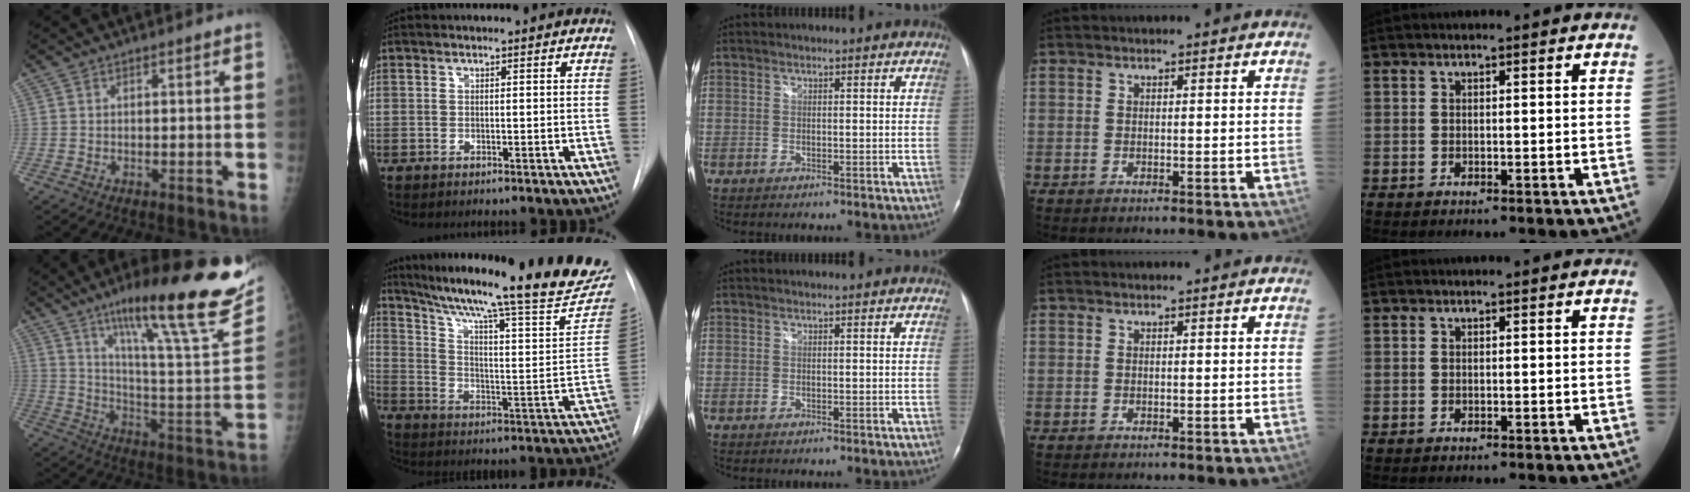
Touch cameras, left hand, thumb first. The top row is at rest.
{"thumb": {"total": 28.8, "force": [19.1, 4.0, 21.2], "torque": [-0.299, -0.076, 0.291]}, "index": {"total": 28.5, "force": [24.0, 2.4, 15.2], "torque": [-0.242, -0.072, 0.321]}}